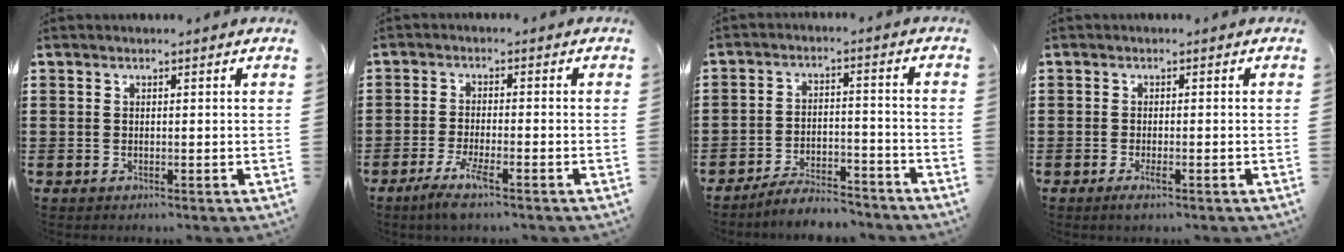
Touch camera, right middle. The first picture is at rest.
{"total": 4.2, "force": [-2.6, 0.4, 3.3], "torque": [-0.075, -0.011, -0.049]}
{"total": 5.7, "force": [-5.5, 0.6, 1.0], "torque": [-0.022, 0.007, -0.110]}
{"total": 1.6, "force": [-0.7, 0.2, 1.5], "torque": [-0.032, -0.007, -0.013]}